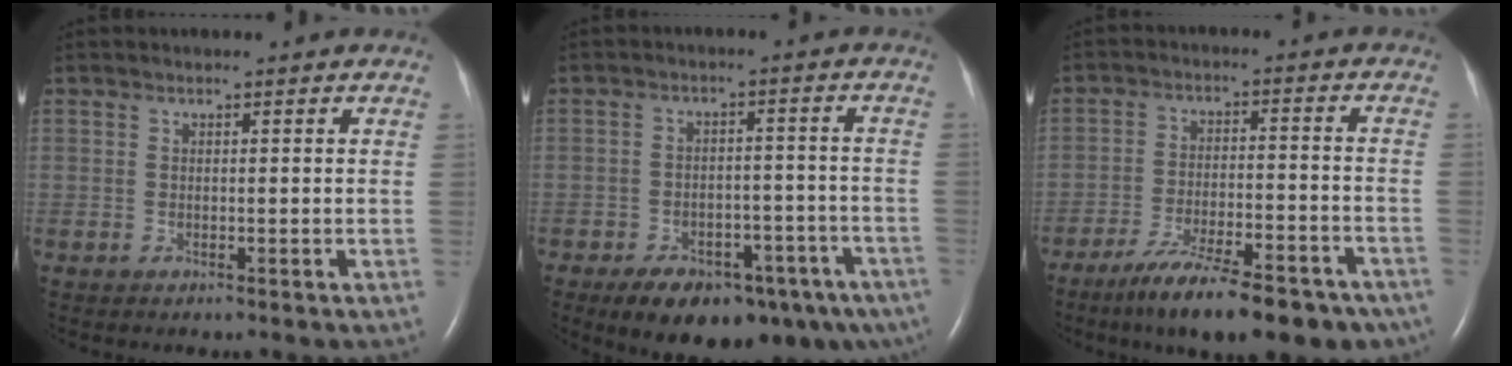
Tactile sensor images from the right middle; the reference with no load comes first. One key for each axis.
{"total": 16.8, "fx": -11.4, "fy": 7.3, "fz": 10.0, "tx": -0.113, "ty": 0.012, "tz": -0.152}
{"total": 17.7, "fx": -13.5, "fy": 4.3, "fz": 10.5, "tx": -0.123, "ty": 0.000, "tz": -0.204}